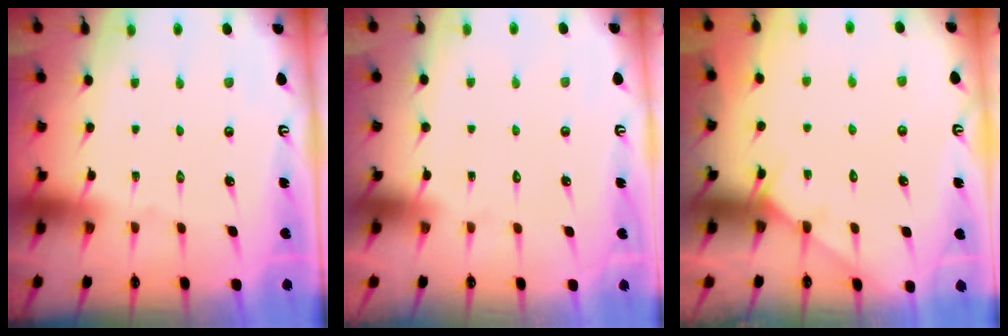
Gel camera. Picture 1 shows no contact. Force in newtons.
{"total": 1.6, "press": 1.6, "slide": 0.1}
{"total": 4.3, "press": 4.3, "slide": 0.6}